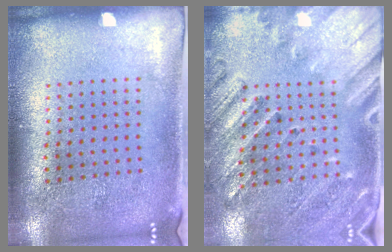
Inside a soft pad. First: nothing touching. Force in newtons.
{"total": 2.4, "press": 2.0, "slide": 1.4}